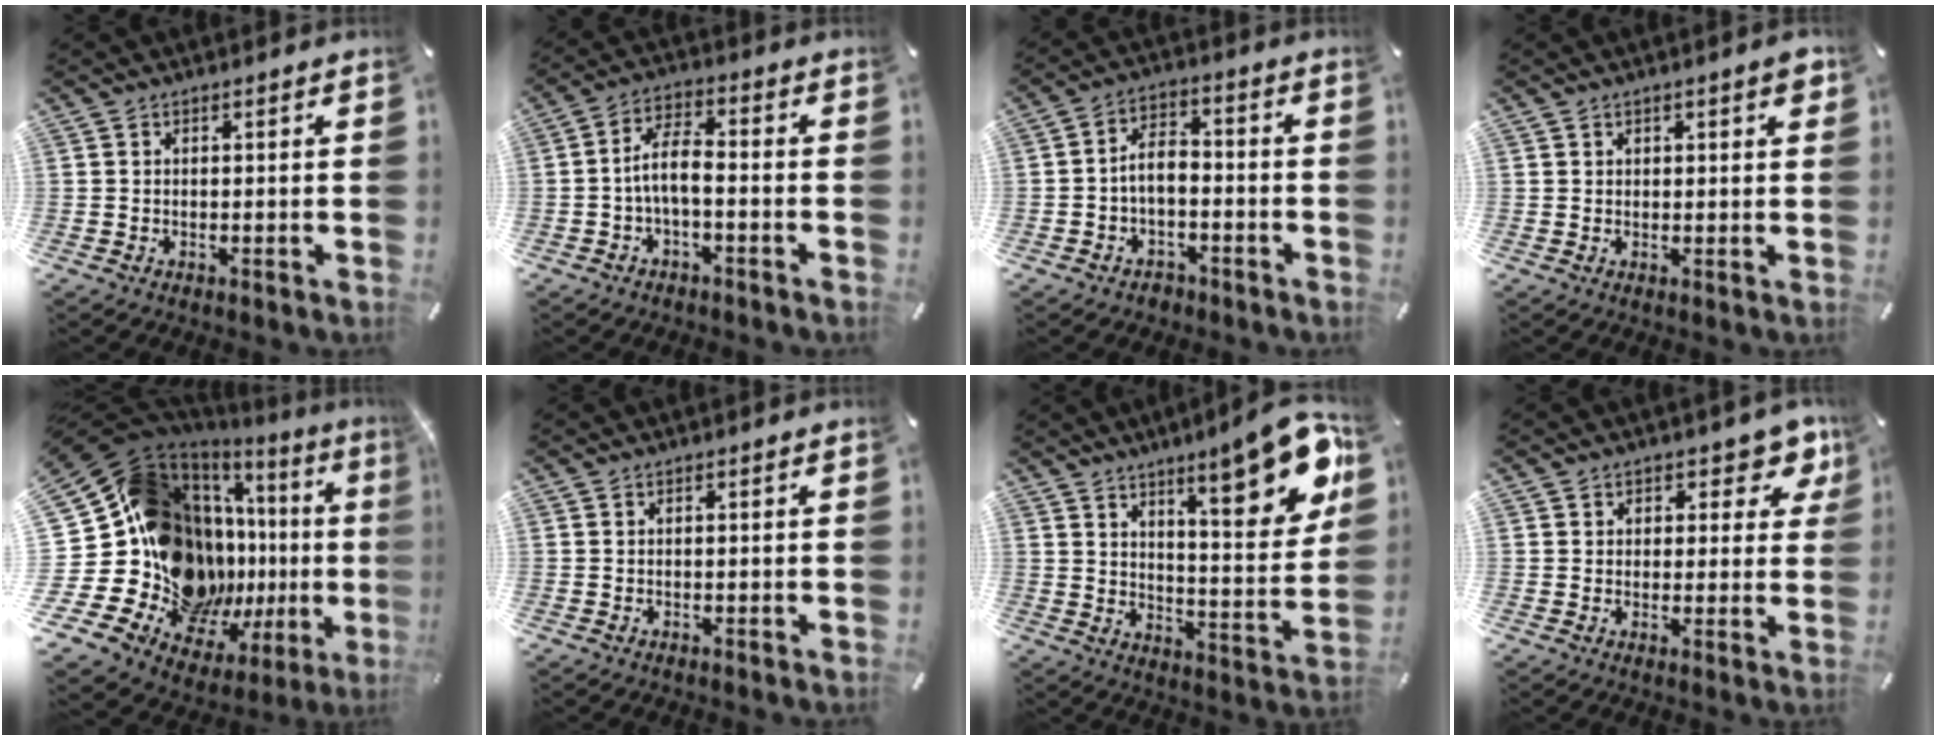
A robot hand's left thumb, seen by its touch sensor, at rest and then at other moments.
{"total": 7.2, "force": [-1.9, 3.3, 6.2], "torque": [-0.117, 0.016, -0.035]}
{"total": 5.1, "force": [-2.0, 3.3, 3.3], "torque": [-0.065, 0.011, -0.039]}
{"total": 1.8, "force": [1.1, 0.8, 1.1], "torque": [-0.013, 0.000, 0.017]}
{"total": 27.9, "force": [-0.5, 19.3, 20.1], "torque": [-0.343, -0.089, 0.056]}
{"total": 0.0}
{"total": 18.9, "force": [11.8, 6.2, 13.3], "torque": [-0.167, -0.088, 0.185]}
{"total": 6.2, "force": [3.4, 4.3, 2.8], "torque": [-0.021, -0.017, 0.054]}